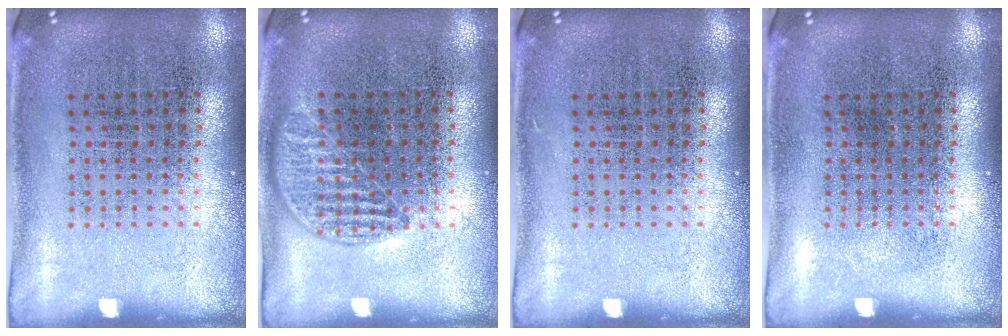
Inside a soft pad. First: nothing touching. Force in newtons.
{"total": 1.0, "press": 0.8, "slide": 0.5}
{"total": 0.0}
{"total": 0.0}